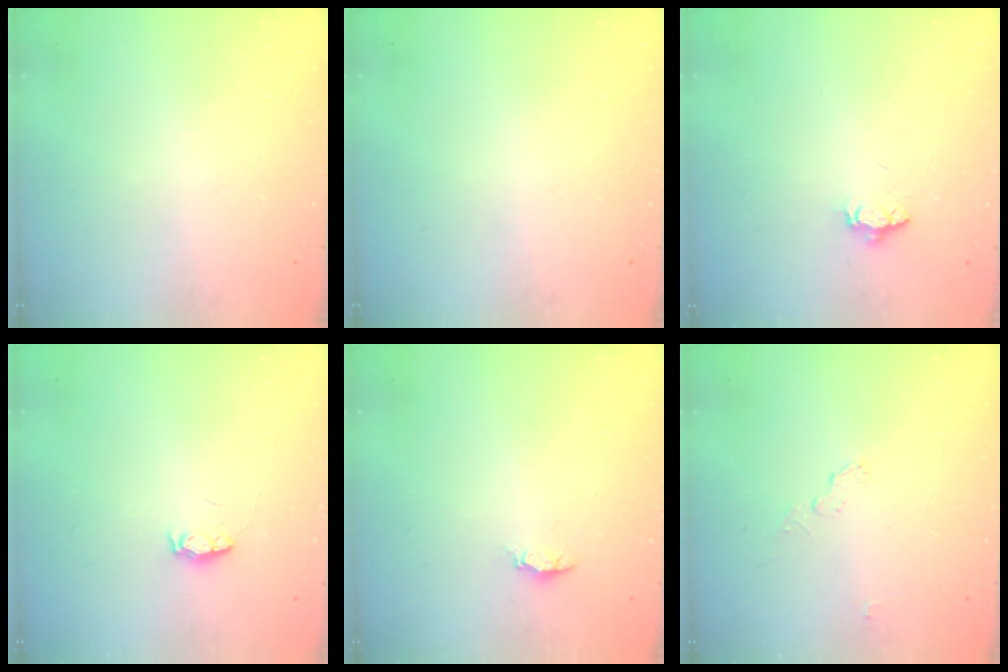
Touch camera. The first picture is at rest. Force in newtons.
{"total": 0.0}
{"total": 3.5, "press": 3.5, "slide": 0.4}
{"total": 4.0, "press": 4.0, "slide": 0.6}
{"total": 1.2, "press": 1.1, "slide": 0.4}
{"total": 11.7, "press": 5.0, "slide": 10.5}